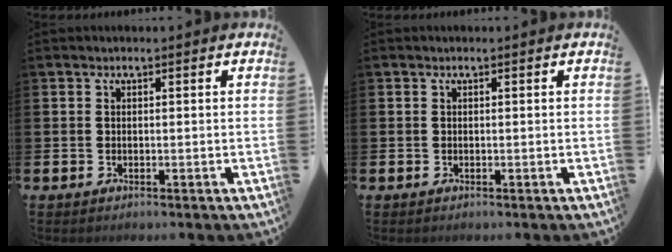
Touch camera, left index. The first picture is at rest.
{"total": 0.0}